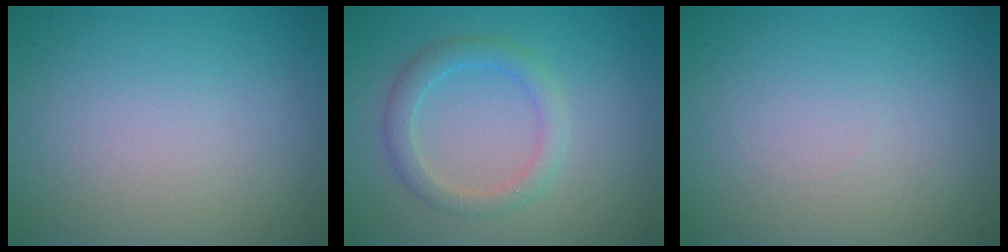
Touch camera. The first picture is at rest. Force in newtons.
{"total": 2.5, "press": 2.5, "slide": 0.0}
{"total": 0.0}